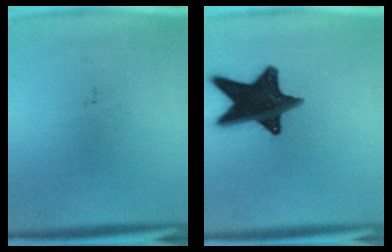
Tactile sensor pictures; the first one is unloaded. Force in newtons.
{"total": 17.8}